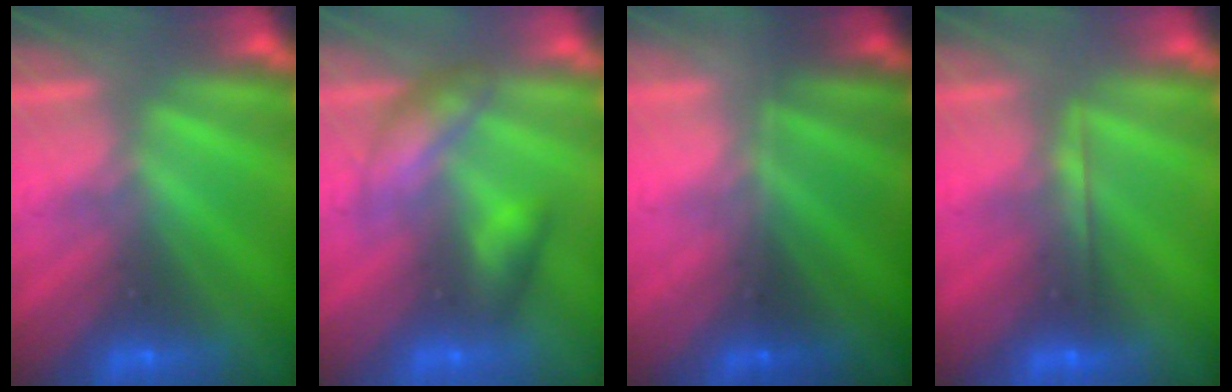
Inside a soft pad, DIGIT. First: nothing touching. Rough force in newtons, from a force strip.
{"total": 2.5}
{"total": 1.6}
{"total": 1.8}